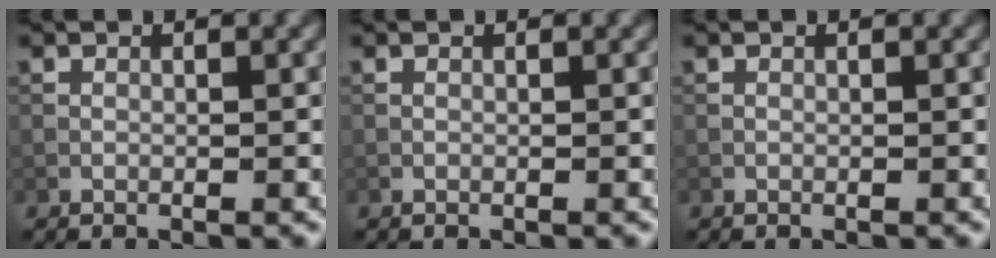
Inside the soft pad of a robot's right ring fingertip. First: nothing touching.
{"total": 0.0}
{"total": 0.0}